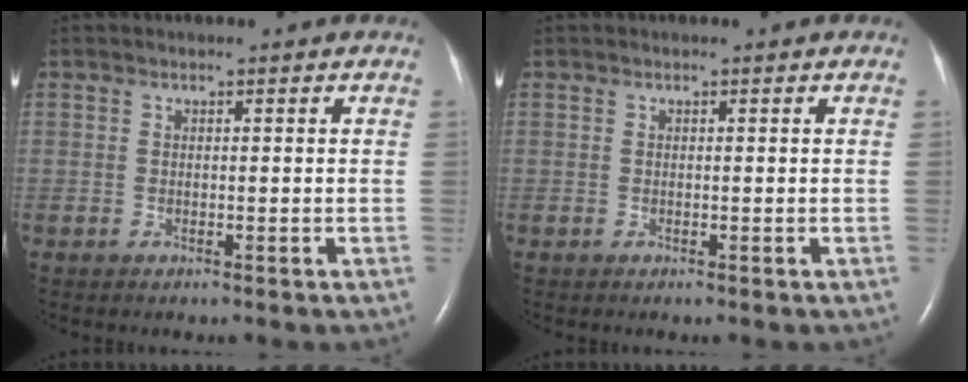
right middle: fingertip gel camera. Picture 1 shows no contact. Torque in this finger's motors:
{"motor_torque": [-0.09, 0.09, -0.02, -0.01]}